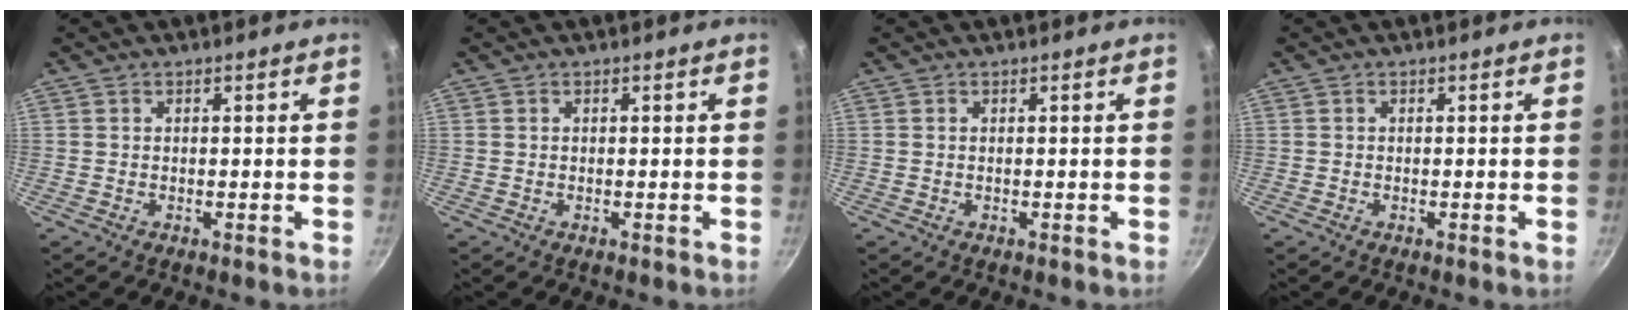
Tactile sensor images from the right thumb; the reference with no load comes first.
{"total": 0.0}
{"total": 0.0}
{"total": 0.0}